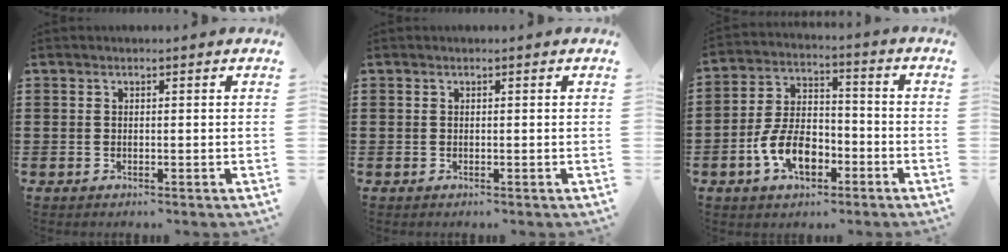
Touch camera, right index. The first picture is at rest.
{"total": 0.0}
{"total": 9.2, "force": [-3.7, 5.4, 6.5], "torque": [-0.151, 0.003, -0.071]}